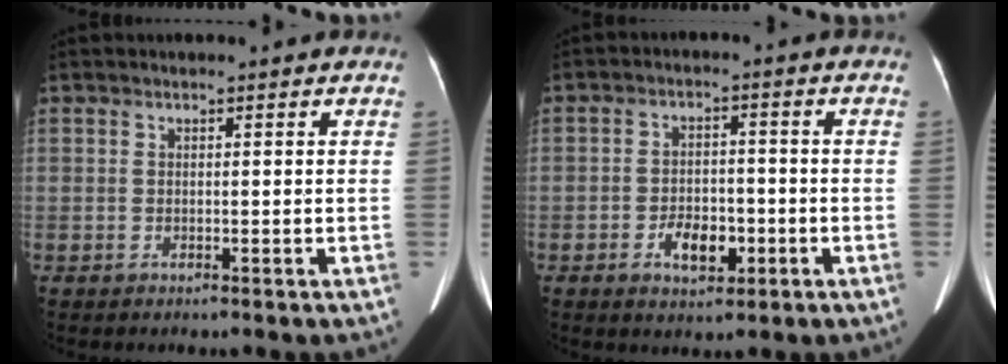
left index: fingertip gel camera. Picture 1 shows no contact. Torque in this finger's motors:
{"motor_torque": [0.10, 0.10, 0.07, 0.02]}